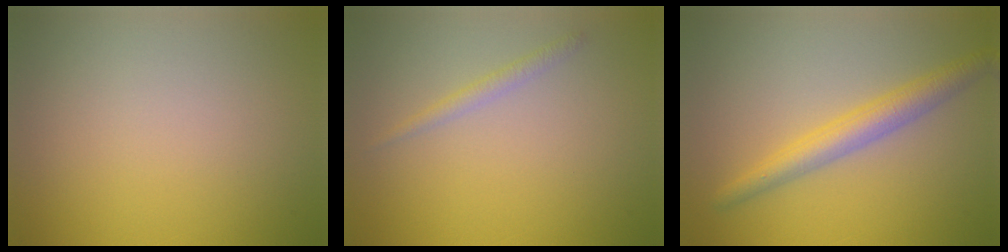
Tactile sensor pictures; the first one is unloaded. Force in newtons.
{"total": 1.2, "press": 1.1, "slide": 0.0}
{"total": 3.6, "press": 3.6, "slide": 0.2}